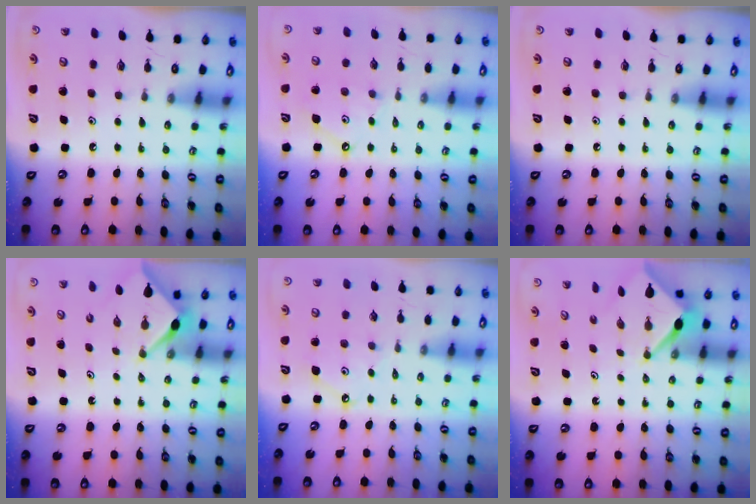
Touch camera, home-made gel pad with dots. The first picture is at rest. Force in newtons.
{"total": 5.5, "press": 5.4, "slide": 0.7}
{"total": 0.0}
{"total": 3.1, "press": 3.1, "slide": 0.3}
{"total": 3.4, "press": 3.4, "slide": 0.3}
{"total": 2.9, "press": 2.9, "slide": 0.1}